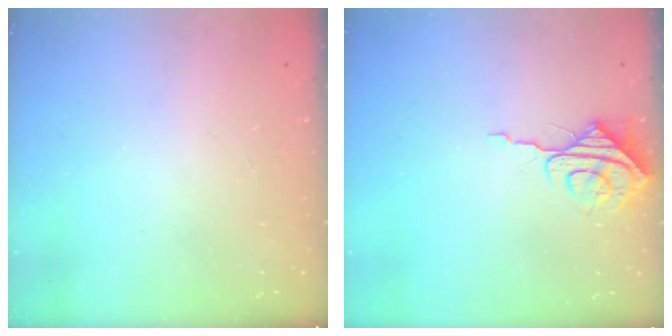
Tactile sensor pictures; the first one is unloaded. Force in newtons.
{"total": 8.0, "press": 7.9, "slide": 0.8}